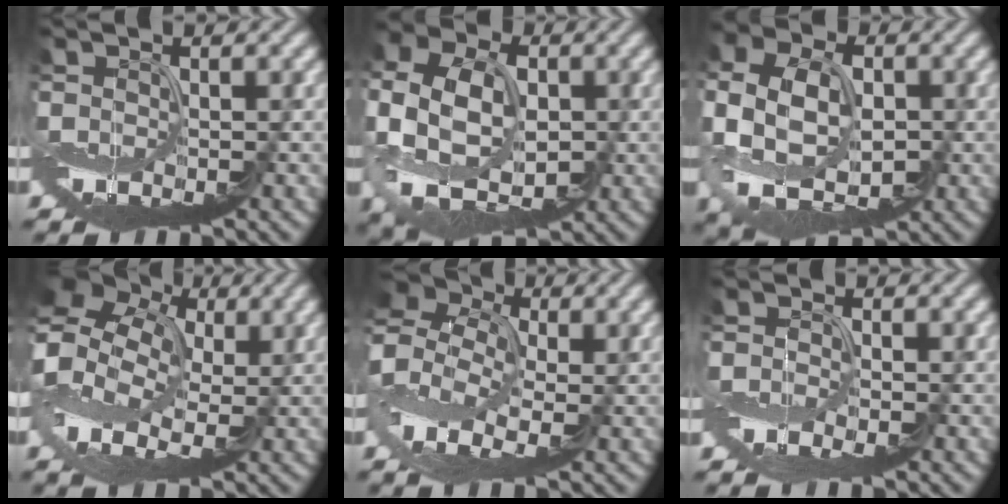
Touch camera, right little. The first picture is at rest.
{"total": 10.3, "force": [-0.8, 7.5, 6.9], "torque": [-0.171, 0.000, -0.012]}
{"total": 8.9, "force": [-1.0, 6.6, 6.0], "torque": [-0.148, 0.001, -0.020]}
{"total": 10.3, "force": [1.8, 7.3, 7.1], "torque": [-0.172, 0.010, 0.035]}
{"total": 6.9, "force": [-0.5, 4.6, 5.1], "torque": [-0.136, 0.013, -0.030]}
{"total": 1.5, "force": [-1.1, 0.5, 0.8], "torque": [-0.021, -0.002, -0.027]}